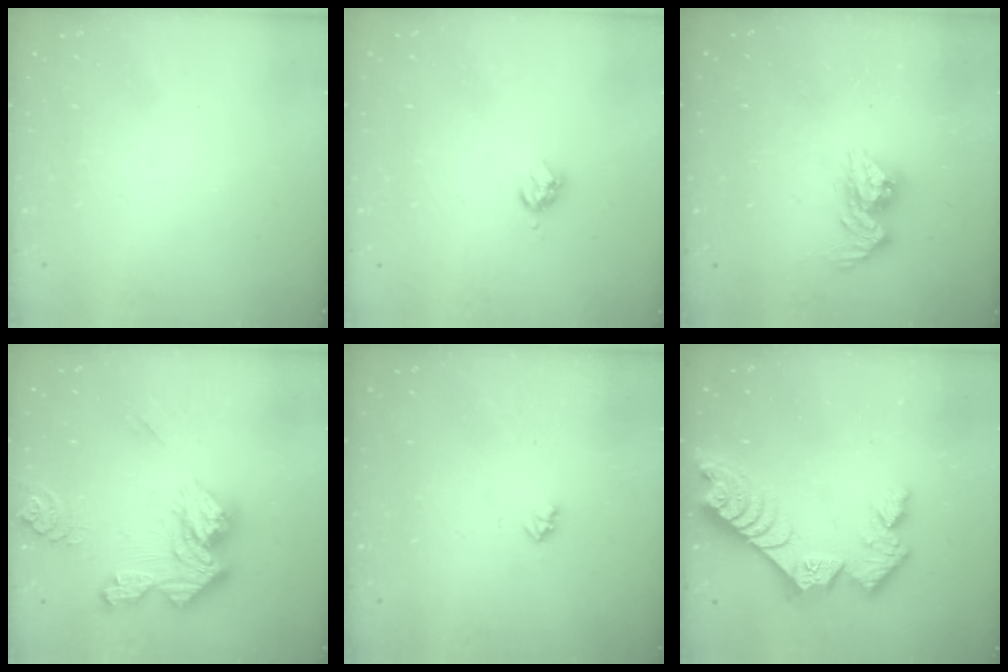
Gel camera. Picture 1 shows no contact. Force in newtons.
{"total": 3.6, "press": 3.5, "slide": 0.6}
{"total": 11.0, "press": 11.0, "slide": 1.0}
{"total": 16.8, "press": 16.8, "slide": 0.2}
{"total": 2.4, "press": 2.4, "slide": 0.4}
{"total": 12.2, "press": 12.1, "slide": 0.9}